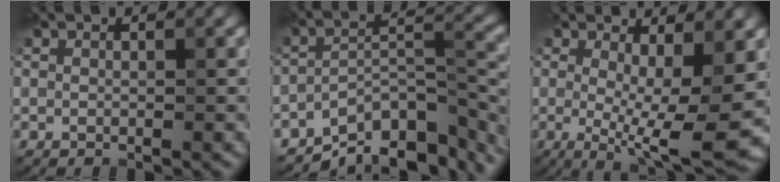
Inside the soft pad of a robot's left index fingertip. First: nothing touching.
{"total": 10.2, "force": [-7.6, 3.6, 5.7], "torque": [-0.077, -0.007, -0.128]}
{"total": 9.8, "force": [-0.2, 2.8, 9.4], "torque": [-0.137, -0.017, -0.002]}